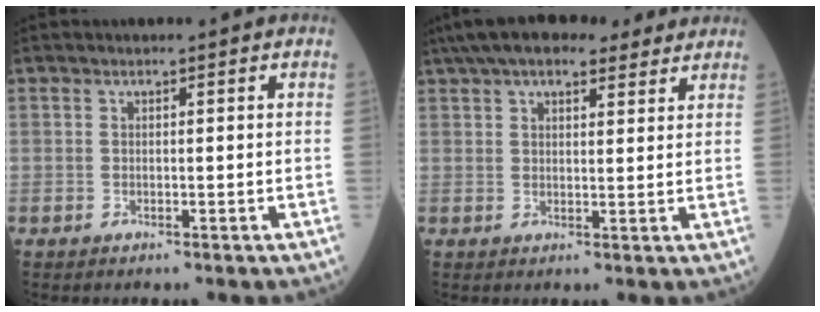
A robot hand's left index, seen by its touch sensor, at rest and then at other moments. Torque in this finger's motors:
{"motor_torque": [0.40, -1.74, -0.15, 0.13]}